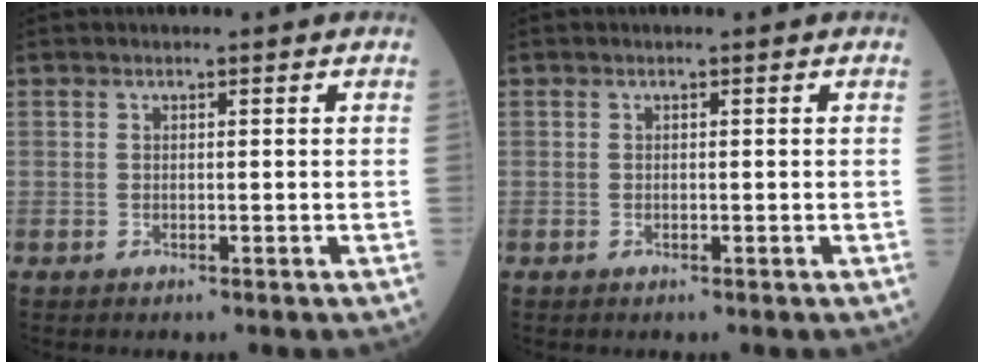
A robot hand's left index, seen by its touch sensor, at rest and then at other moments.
{"total": 0.0}